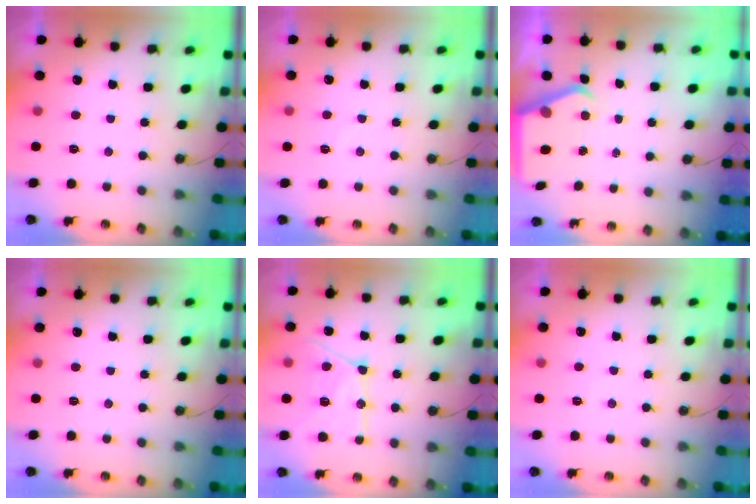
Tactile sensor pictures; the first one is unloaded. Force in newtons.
{"total": 4.6, "press": 4.6, "slide": 0.6}
{"total": 4.9, "press": 4.9, "slide": 0.3}
{"total": 0.0}
{"total": 16.5, "press": 16.4, "slide": 1.7}
{"total": 3.9, "press": 3.9, "slide": 0.5}